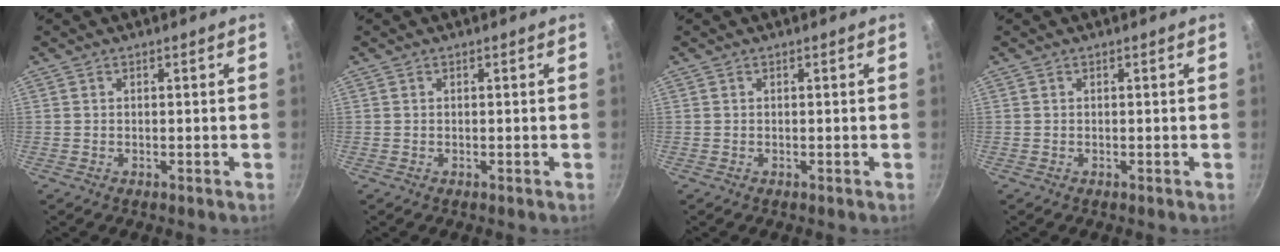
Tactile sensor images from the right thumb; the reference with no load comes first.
{"total": 0.0}
{"total": 0.0}
{"total": 0.0}